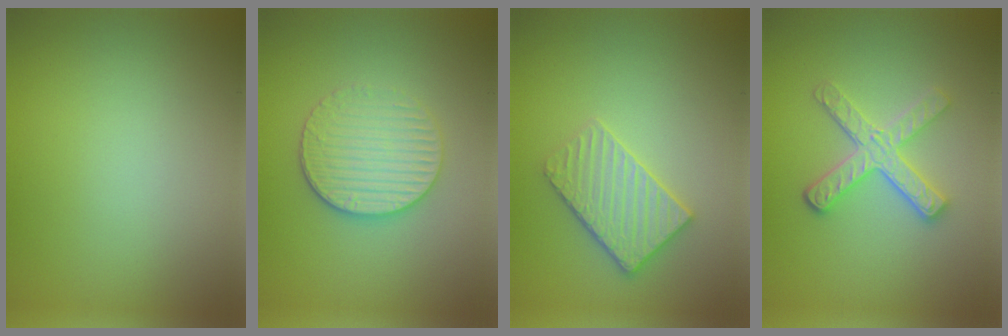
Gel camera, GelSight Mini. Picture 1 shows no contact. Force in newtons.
{"total": 4.0, "press": 3.4, "slide": 2.0}
{"total": 3.3, "press": 3.1, "slide": 1.0}
{"total": 3.6, "press": 3.1, "slide": 1.8}